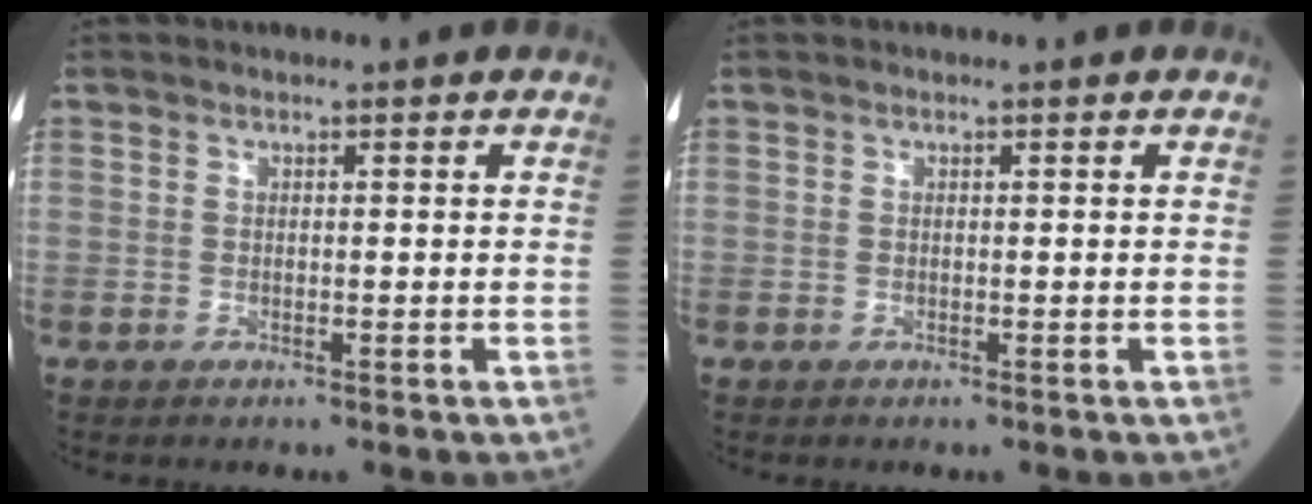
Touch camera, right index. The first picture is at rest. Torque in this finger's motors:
{"motor_torque": [0.24, 0.01, -0.01, 0.01]}